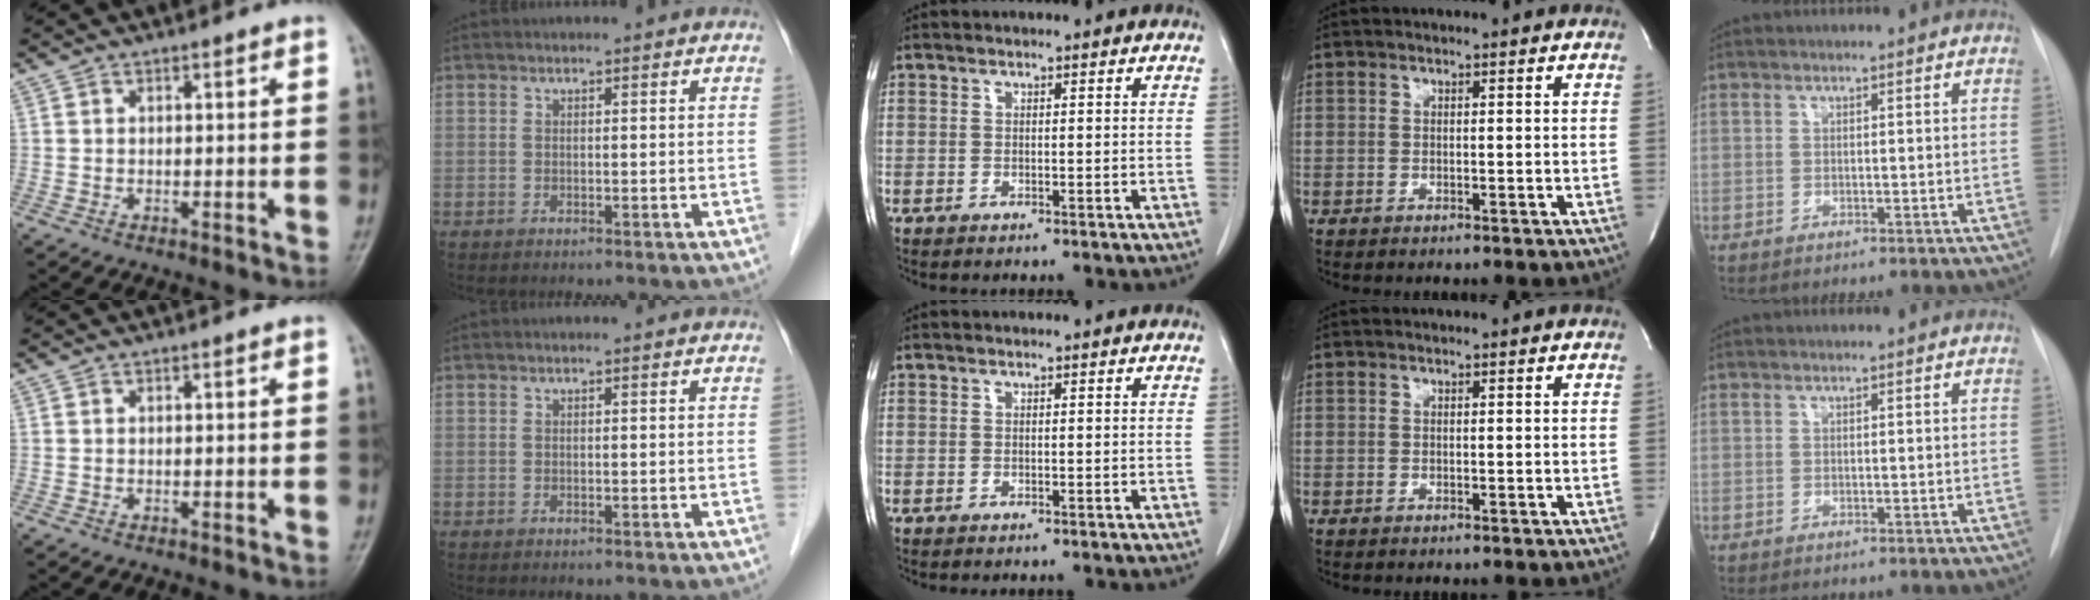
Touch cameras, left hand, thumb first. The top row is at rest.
{}